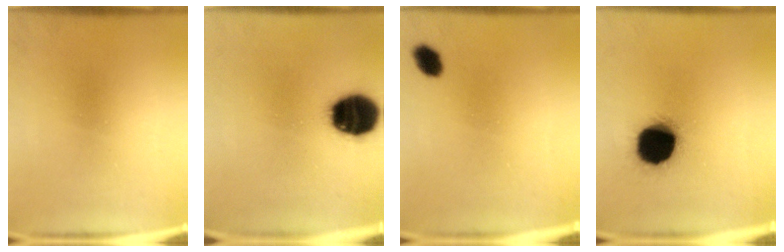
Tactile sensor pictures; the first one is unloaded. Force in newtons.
{"total": 17.0}
{"total": 3.2}
{"total": 18.5}